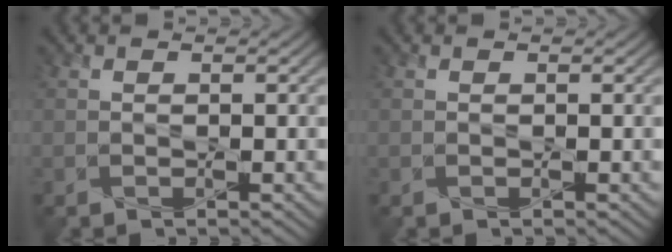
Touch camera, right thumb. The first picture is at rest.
{"total": 0.0}